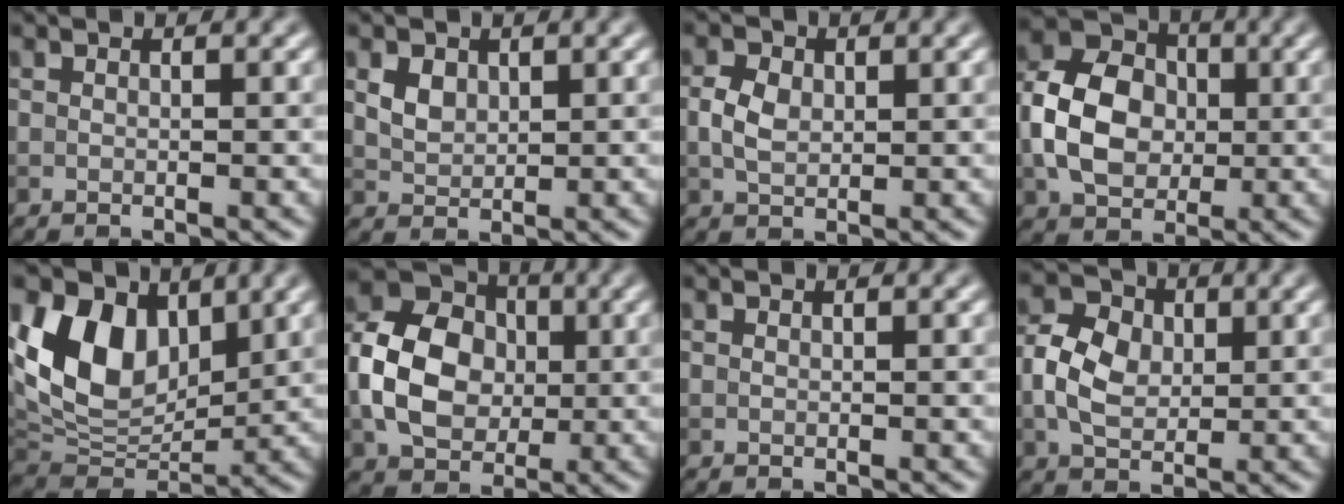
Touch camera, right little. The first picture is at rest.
{"total": 2.1, "force": [0.9, 1.5, 1.1], "torque": [-0.026, 0.000, 0.018]}
{"total": 2.6, "force": [0.3, 1.9, 1.8], "torque": [-0.040, 0.002, 0.003]}
{"total": 7.8, "force": [-0.5, 5.9, 5.1], "torque": [-0.107, 0.012, -0.022]}
{"total": 9.9, "force": [3.6, 6.6, 6.5], "torque": [-0.132, -0.009, 0.063]}
{"total": 8.7, "force": [-0.5, 6.6, 5.8], "torque": [-0.124, 0.006, -0.019]}
{"total": 0.0}
{"total": 5.1, "force": [0.1, 3.8, 3.4], "torque": [-0.071, 0.009, 0.001]}